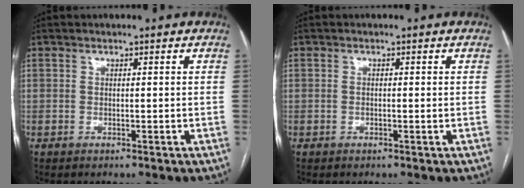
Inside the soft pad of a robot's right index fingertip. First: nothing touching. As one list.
[{"total": 0.9, "force": [0.0, 0.3, 0.9], "torque": [-0.021, 0.001, 0.001]}]